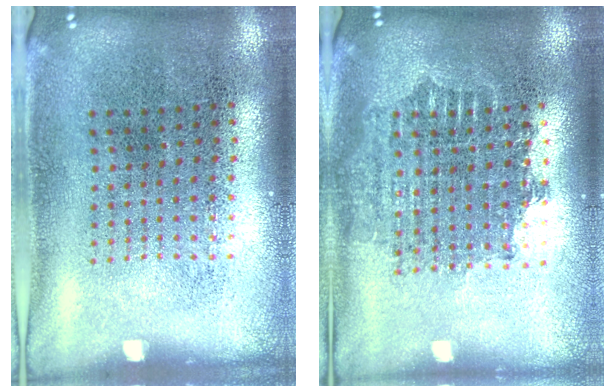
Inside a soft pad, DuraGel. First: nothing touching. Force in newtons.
{"total": 1.7, "press": 1.4, "slide": 1.0}